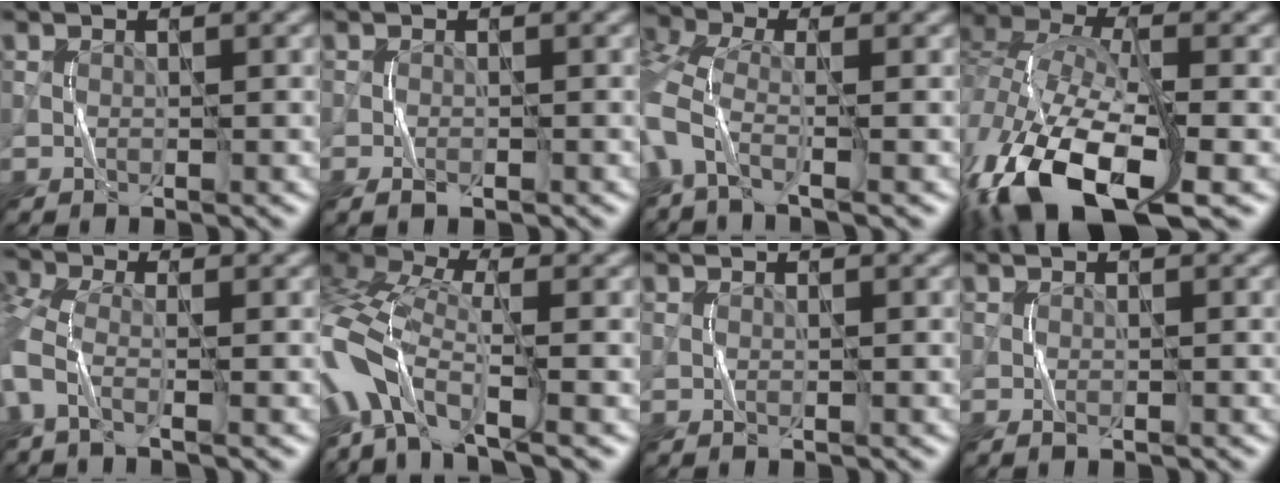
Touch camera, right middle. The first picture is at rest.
{"total": 1.5, "force": [-0.9, 0.6, 1.0], "torque": [-0.020, -0.002, -0.015]}
{"total": 7.4, "force": [-2.9, 3.5, 5.9], "torque": [-0.164, -0.011, -0.069]}
{"total": 16.5, "force": [-8.5, 7.1, 12.2], "torque": [-0.278, -0.031, -0.157]}
{"total": 5.1, "force": [-0.9, 2.3, 4.4], "torque": [-0.119, -0.010, -0.030]}
{"total": 9.6, "force": [-3.8, 4.5, 7.6], "torque": [-0.166, 0.005, -0.092]}
{"total": 0.0}
{"total": 0.8, "force": [-0.4, 0.3, 0.7], "torque": [-0.015, -0.001, -0.006]}